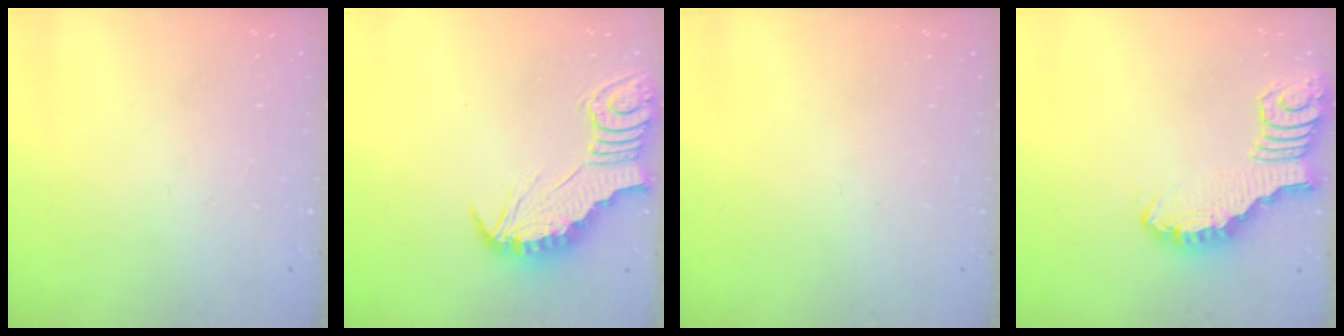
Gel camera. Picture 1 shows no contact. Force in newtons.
{"total": 2.8, "press": 2.7, "slide": 0.3}
{"total": 0.0}
{"total": 2.7, "press": 2.7, "slide": 0.4}